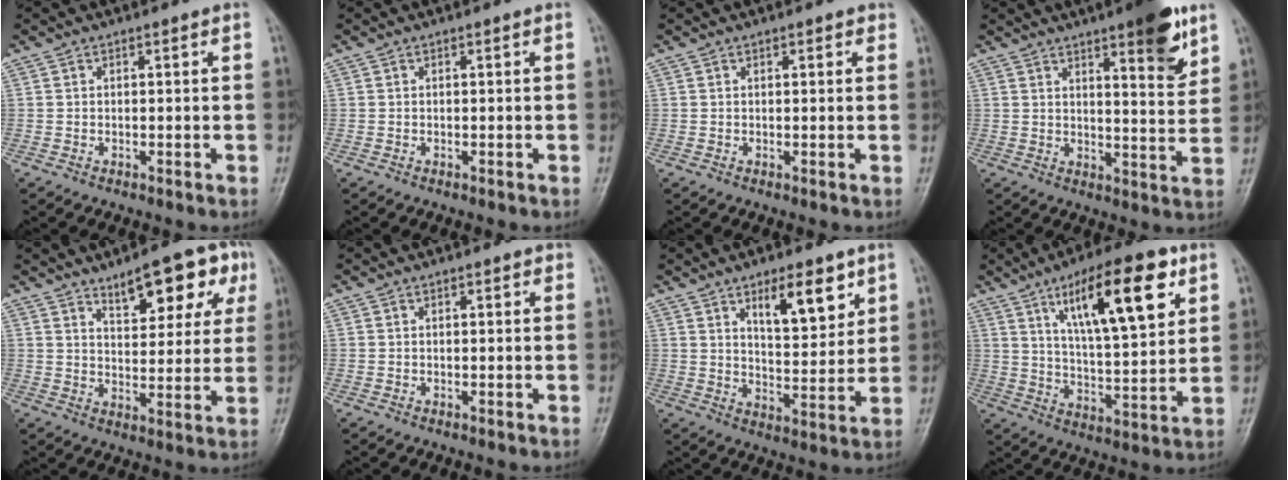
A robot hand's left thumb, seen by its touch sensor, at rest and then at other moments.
{"total": 0.0}
{"total": 1.5, "force": [0.9, 0.7, 1.0], "torque": [-0.005, -0.001, 0.008]}
{"total": 11.3, "force": [6.7, 2.7, 8.7], "torque": [-0.099, -0.037, 0.089]}
{"total": 12.8, "force": [7.0, 5.2, 9.4], "torque": [-0.087, -0.020, 0.098]}
{"total": 1.2, "force": [0.7, 0.6, 0.8], "torque": [-0.006, 0.000, 0.005]}
{"total": 10.9, "force": [6.0, 4.3, 8.0], "torque": [-0.096, -0.042, 0.101]}
{"total": 19.1, "force": [8.9, 5.9, 15.8], "torque": [-0.226, -0.033, 0.148]}